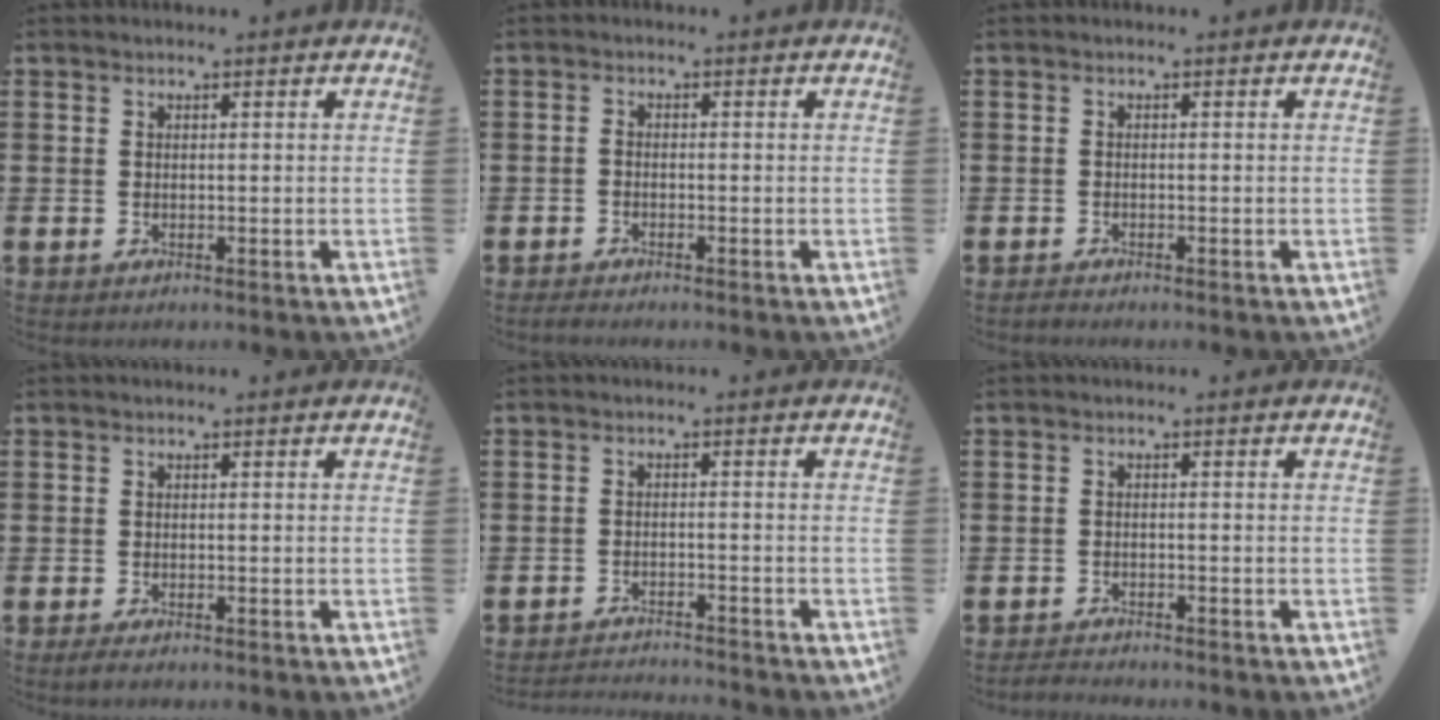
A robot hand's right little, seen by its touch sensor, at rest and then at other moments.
{"total": 1.1, "force": [-1.0, 0.3, 0.6], "torque": [-0.011, 0.002, -0.020]}
{"total": 0.6, "force": [-0.5, 0.1, 0.1], "torque": [-0.003, -0.001, -0.011]}
{"total": 0.8, "force": [-0.4, 0.3, 0.7], "torque": [-0.012, -0.001, -0.008]}
{"total": 2.0, "force": [-2.0, -0.1, -0.1], "torque": [-0.002, 0.003, -0.043]}
{"total": 1.2, "force": [-1.2, 0.1, 0.1], "torque": [-0.005, 0.002, -0.025]}